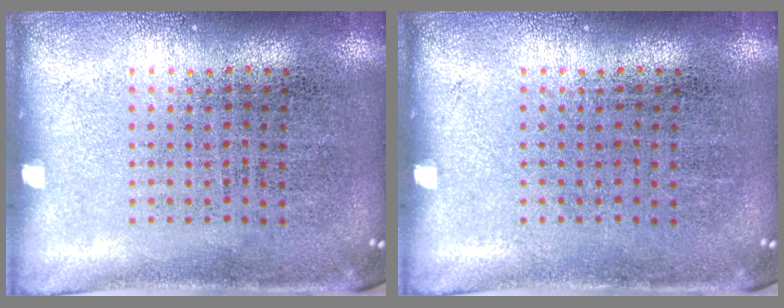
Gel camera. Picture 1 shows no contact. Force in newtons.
{"total": 0.0}